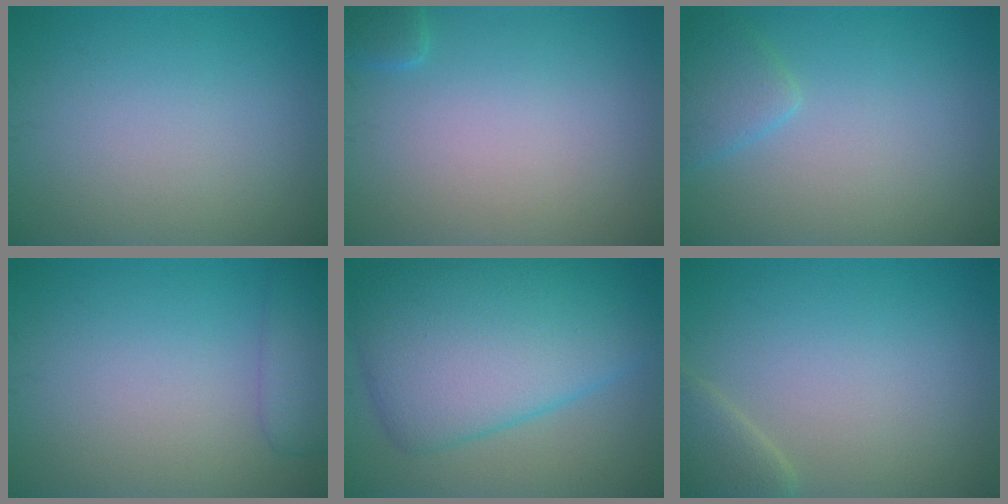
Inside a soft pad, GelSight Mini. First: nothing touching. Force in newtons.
{"total": 1.1, "press": 1.0, "slide": 0.1}
{"total": 2.1, "press": 2.1, "slide": 0.2}
{"total": 2.8, "press": 2.8, "slide": 0.1}
{"total": 11.0, "press": 11.0, "slide": 0.2}
{"total": 2.5, "press": 2.5, "slide": 0.2}